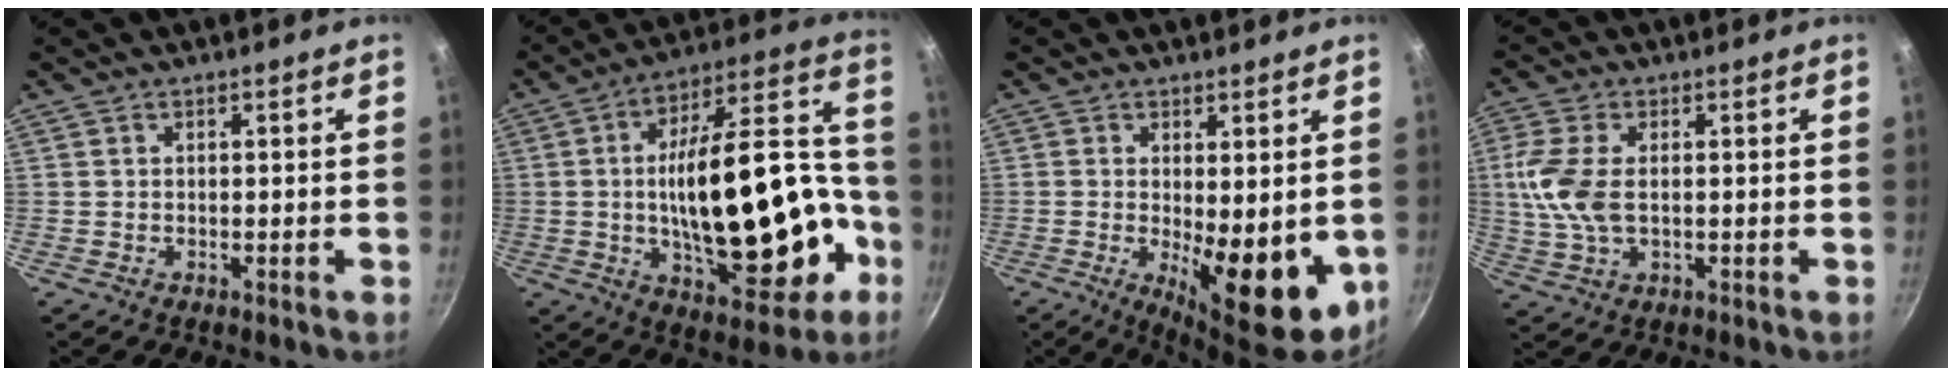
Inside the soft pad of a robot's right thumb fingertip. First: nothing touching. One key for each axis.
{"total": 29.8, "fx": -5.3, "fy": 13.7, "fz": 25.9, "tx": -0.365, "ty": 0.053, "tz": -0.058}
{"total": 13.0, "fx": -2.0, "fy": 4.9, "fz": 11.9, "tx": -0.141, "ty": -0.012, "tz": -0.012}
{"total": 9.0, "fx": 0.6, "fy": 5.0, "fz": 7.5, "tx": -0.161, "ty": 0.003, "tz": 0.009}